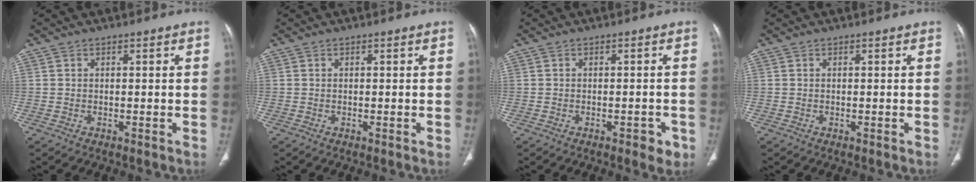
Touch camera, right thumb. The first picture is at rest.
{"total": 0.0}
{"total": 2.9, "force": [-1.5, 1.4, 2.0], "torque": [-0.014, 0.007, -0.015]}
{"total": 0.0}